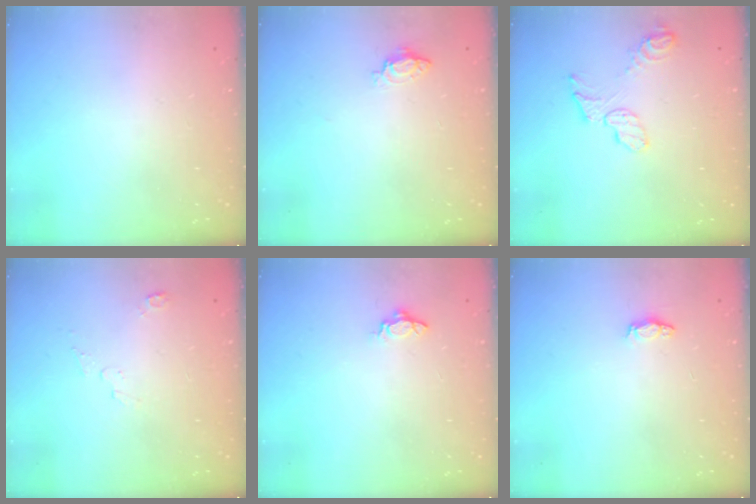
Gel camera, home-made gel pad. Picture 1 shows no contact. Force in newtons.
{"total": 4.4, "press": 4.3, "slide": 0.5}
{"total": 7.8, "press": 7.7, "slide": 0.3}
{"total": 2.4, "press": 2.4, "slide": 0.3}
{"total": 5.2, "press": 5.2, "slide": 0.7}
{"total": 3.0, "press": 2.9, "slide": 0.4}